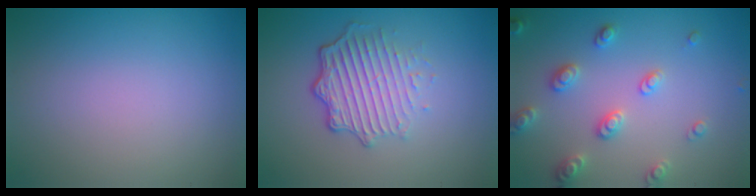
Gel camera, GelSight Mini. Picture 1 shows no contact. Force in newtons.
{"total": 5.3, "press": 3.6, "slide": 3.9}
{"total": 2.9, "press": 2.9, "slide": 0.5}